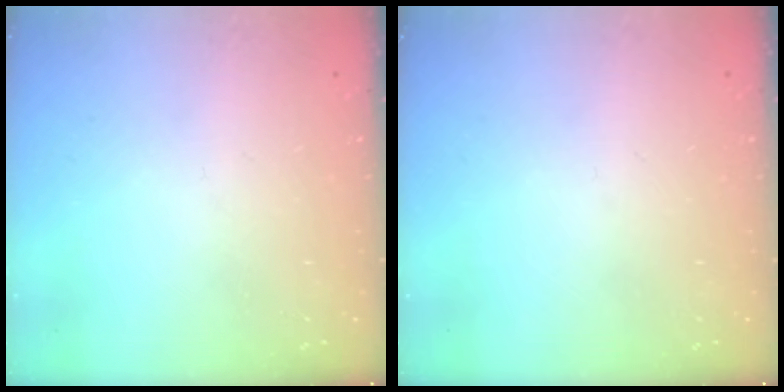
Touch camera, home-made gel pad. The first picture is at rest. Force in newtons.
{"total": 0.0}